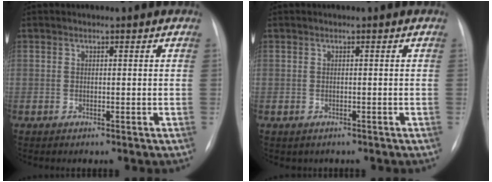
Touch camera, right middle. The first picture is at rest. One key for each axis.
{"total": 0.7, "fx": -0.5, "fy": 0.6, "fz": 0.0, "tx": -0.004, "ty": 0.002, "tz": -0.004}